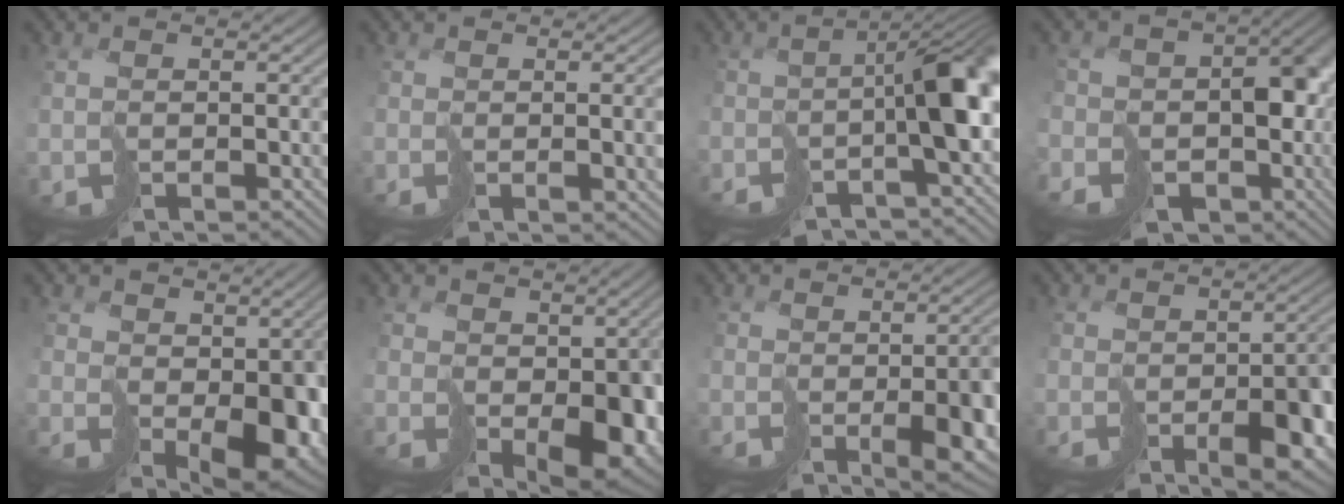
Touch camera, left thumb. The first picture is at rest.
{"total": 2.8, "force": [-0.2, 0.9, 2.6], "torque": [-0.033, -0.016, 0.018]}
{"total": 7.6, "force": [-3.0, 2.1, 6.7], "torque": [-0.087, -0.009, -0.047]}
{"total": 13.0, "force": [-4.5, 10.9, 5.5], "torque": [-0.110, -0.024, -0.066]}
{"total": 8.6, "force": [0.4, 6.0, 6.1], "torque": [-0.102, -0.041, 0.027]}
{"total": 7.0, "force": [0.1, 5.0, 4.9], "torque": [-0.082, -0.034, 0.016]}
{"total": 5.9, "force": [-1.8, 2.2, 5.2], "torque": [-0.072, -0.024, -0.003]}
{"total": 6.1, "force": [-3.1, 2.8, 4.4], "torque": [-0.050, -0.018, -0.030]}